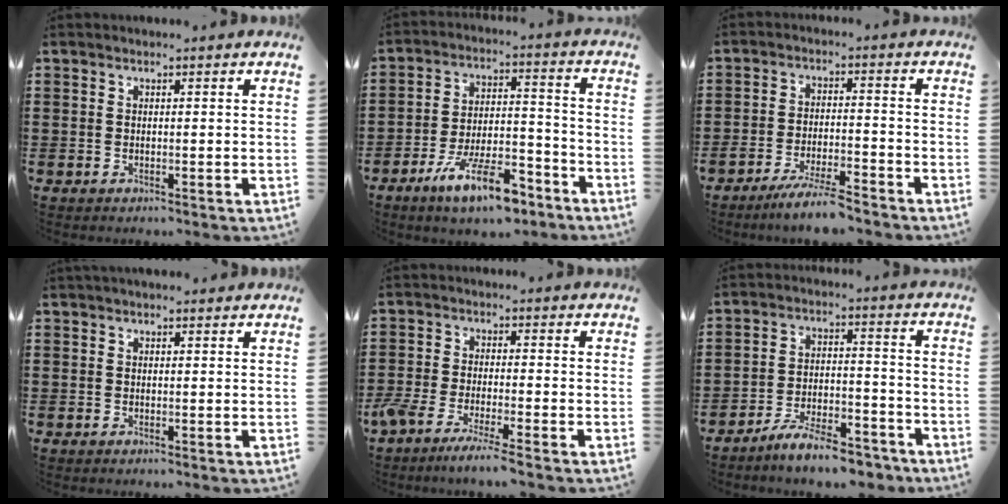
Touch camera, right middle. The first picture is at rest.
{"total": 11.3, "force": [-7.8, 3.1, 7.5], "torque": [-0.141, 0.022, -0.147]}
{"total": 5.8, "force": [-5.2, 0.1, 2.6], "torque": [-0.055, -0.011, -0.098]}
{"total": 1.0, "force": [0.9, 0.2, 0.2], "torque": [0.003, -0.003, 0.015]}
{"total": 4.4, "force": [-3.7, 0.0, 2.3], "torque": [-0.068, -0.018, -0.077]}
{"total": 8.3, "force": [-7.4, 1.2, 3.6], "torque": [-0.059, 0.016, -0.138]}